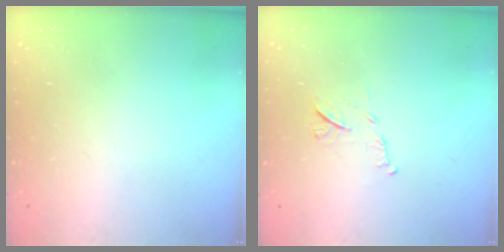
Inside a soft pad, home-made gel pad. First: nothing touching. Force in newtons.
{"total": 7.5, "press": 7.4, "slide": 0.3}